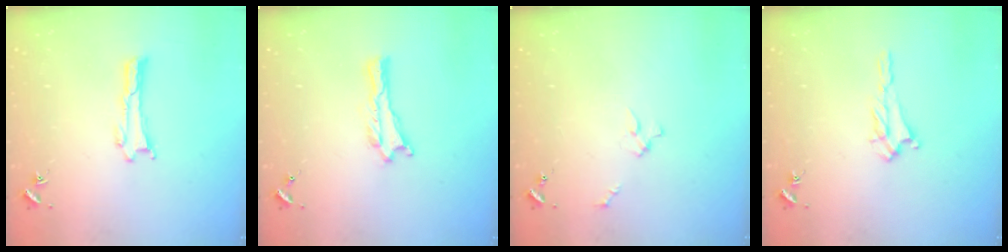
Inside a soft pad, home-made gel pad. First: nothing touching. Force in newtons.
{"total": 0.0}
{"total": 2.3, "press": 2.2, "slide": 0.3}
{"total": 2.0, "press": 2.0, "slide": 0.5}